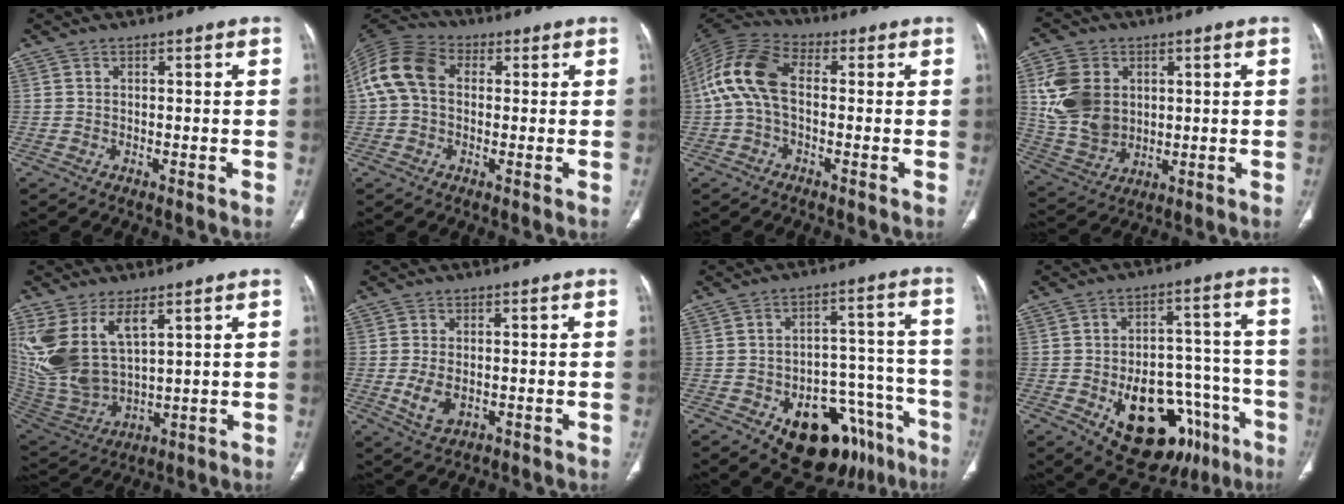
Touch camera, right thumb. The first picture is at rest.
{"total": 11.3, "force": [1.3, 8.1, 7.7], "torque": [-0.158, 0.034, 0.014]}
{"total": 11.9, "force": [0.1, 7.0, 9.7], "torque": [-0.202, 0.031, -0.009]}
{"total": 13.6, "force": [2.9, 10.4, 8.3], "torque": [-0.148, -0.008, 0.068]}
{"total": 16.0, "force": [6.8, 8.0, 12.1], "torque": [-0.251, -0.028, 0.161]}
{"total": 4.8, "force": [-0.8, 2.9, 3.7], "torque": [-0.074, -0.006, -0.007]}
{"total": 19.1, "force": [-10.4, 11.3, 11.4], "torque": [-0.083, 0.085, -0.134]}
{"total": 21.4, "force": [-9.6, 12.6, 14.4], "torque": [-0.157, 0.059, -0.121]}